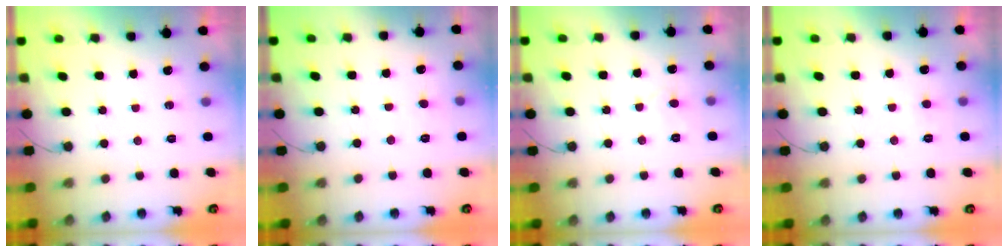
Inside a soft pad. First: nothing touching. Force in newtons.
{"total": 4.3, "press": 4.3, "slide": 0.4}
{"total": 4.1, "press": 4.1, "slide": 0.3}
{"total": 2.8, "press": 2.8, "slide": 0.3}